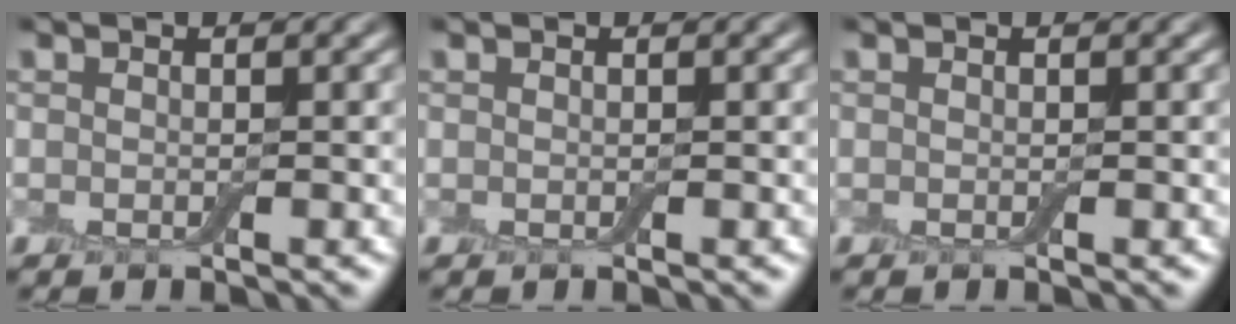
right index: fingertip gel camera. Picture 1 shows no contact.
{"total": 0.0}
{"total": 0.0}